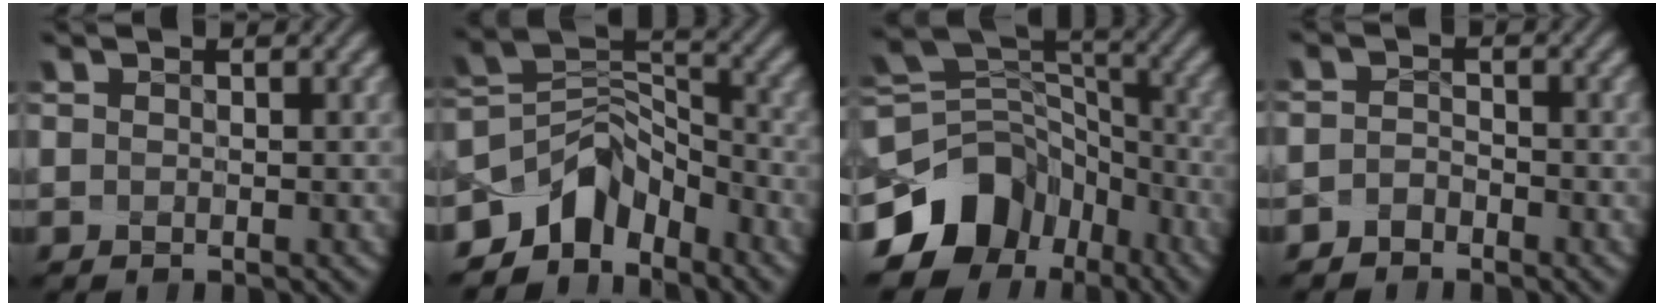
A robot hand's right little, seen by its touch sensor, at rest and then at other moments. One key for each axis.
{"total": 6.1, "fx": -4.2, "fy": 3.9, "fz": 2.1, "tx": -0.010, "ty": 0.003, "tz": -0.080}
{"total": 9.1, "fx": -4.6, "fy": 6.8, "fz": 4.0, "tx": -0.065, "ty": 0.008, "tz": -0.083}
{"total": 1.6, "fx": -1.6, "fy": 0.4, "fz": -0.3, "tx": 0.006, "ty": 0.008, "tz": -0.031}